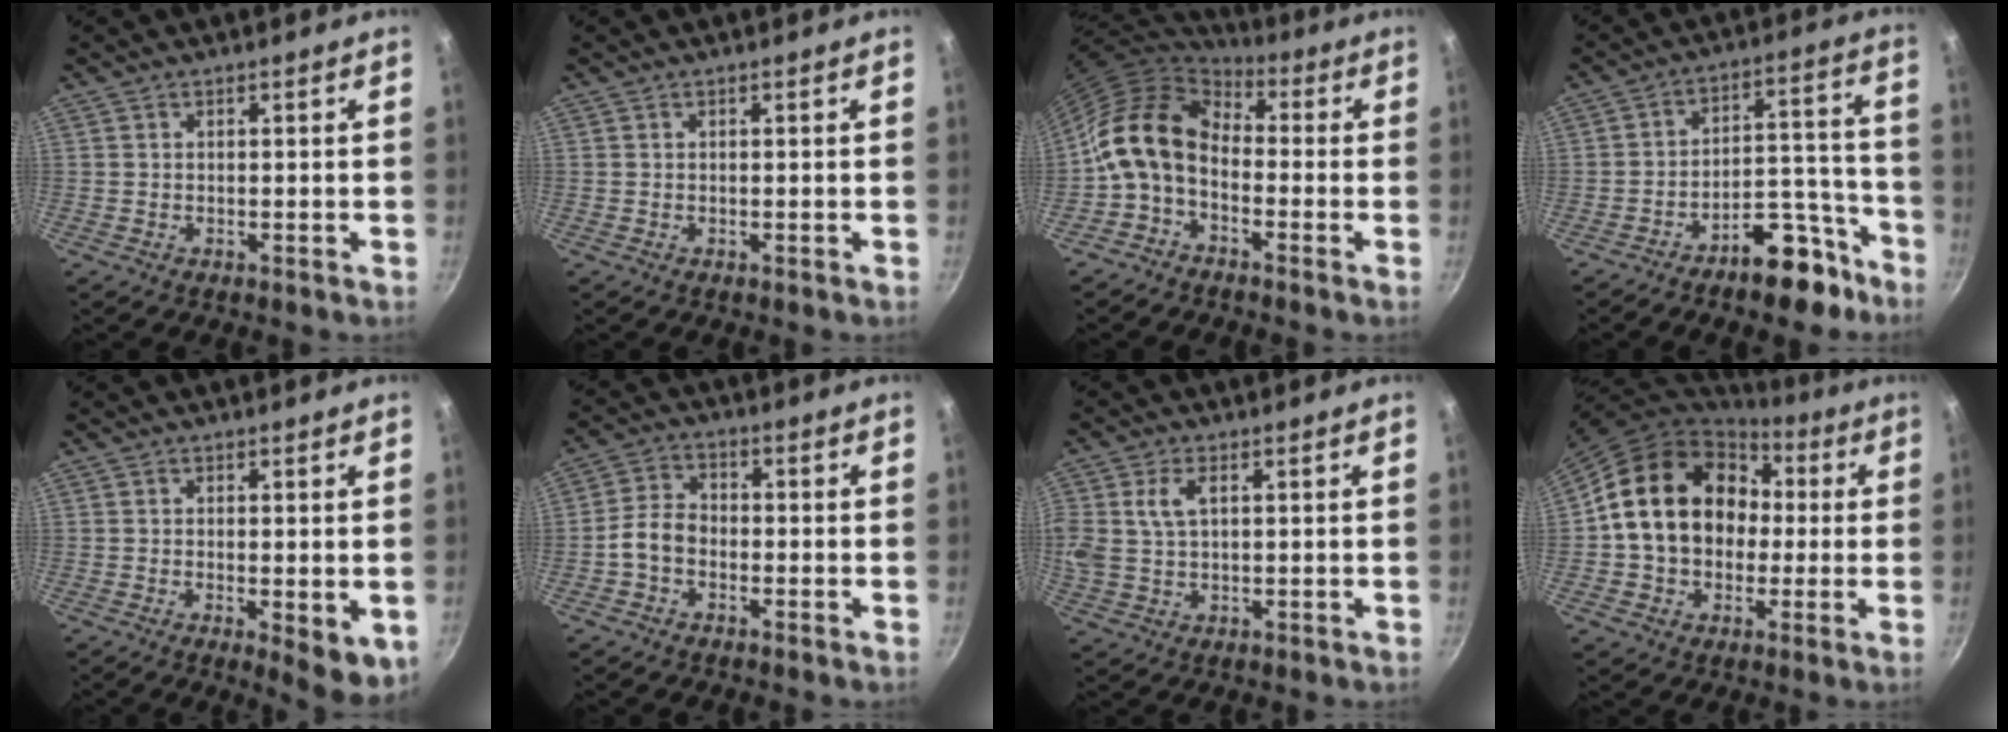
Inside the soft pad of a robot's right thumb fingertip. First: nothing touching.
{"total": 0.0}
{"total": 12.5, "force": [-1.5, 8.7, 8.9], "torque": [-0.149, 0.039, -0.047]}
{"total": 12.3, "force": [-8.6, 5.5, 6.9], "torque": [-0.051, 0.099, -0.121]}
{"total": 6.7, "force": [-1.3, 2.1, 6.2], "torque": [-0.073, -0.010, -0.011]}
{"total": 5.1, "force": [-1.8, 3.6, 3.1], "torque": [-0.049, 0.029, -0.045]}
{"total": 9.4, "force": [2.4, 6.1, 6.7], "torque": [-0.138, 0.012, 0.045]}
{"total": 19.3, "force": [1.7, 15.5, 11.4], "torque": [-0.168, 0.043, 0.027]}